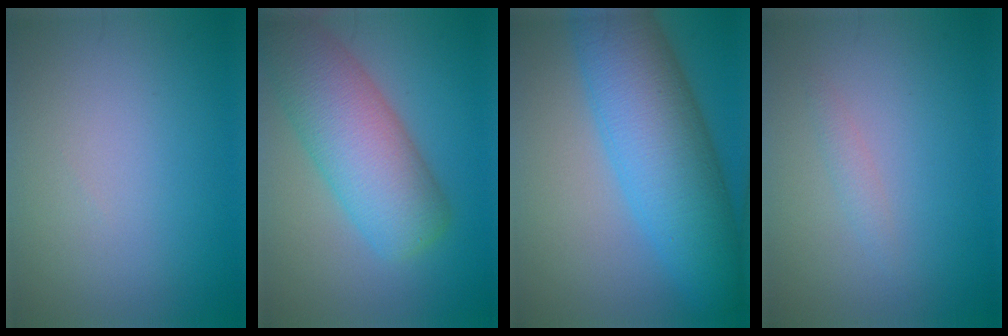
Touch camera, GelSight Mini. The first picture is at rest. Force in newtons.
{"total": 8.8, "press": 8.8, "slide": 0.4}
{"total": 10.8, "press": 10.8, "slide": 0.1}
{"total": 1.0, "press": 1.0, "slide": 0.1}